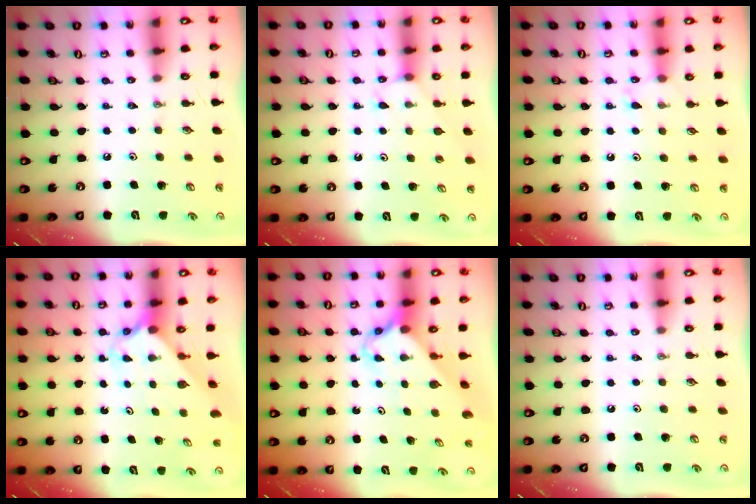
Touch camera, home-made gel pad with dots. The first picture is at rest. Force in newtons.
{"total": 5.9, "press": 5.9, "slide": 0.3}
{"total": 5.8, "press": 5.7, "slide": 0.7}
{"total": 2.3, "press": 2.3, "slide": 0.2}
{"total": 2.6, "press": 2.6, "slide": 0.3}
{"total": 0.0}